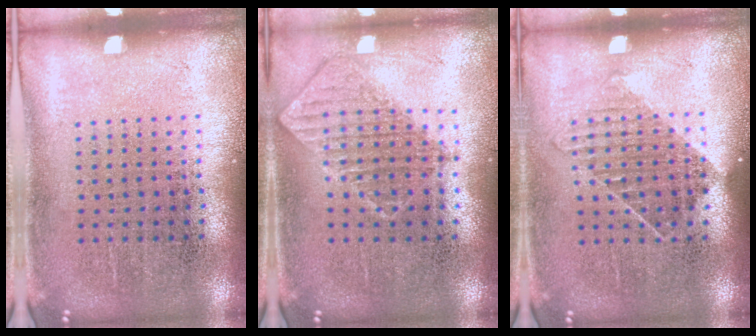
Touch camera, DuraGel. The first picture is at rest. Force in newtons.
{"total": 0.9, "press": 0.8, "slide": 0.2}
{"total": 1.1, "press": 0.9, "slide": 0.6}